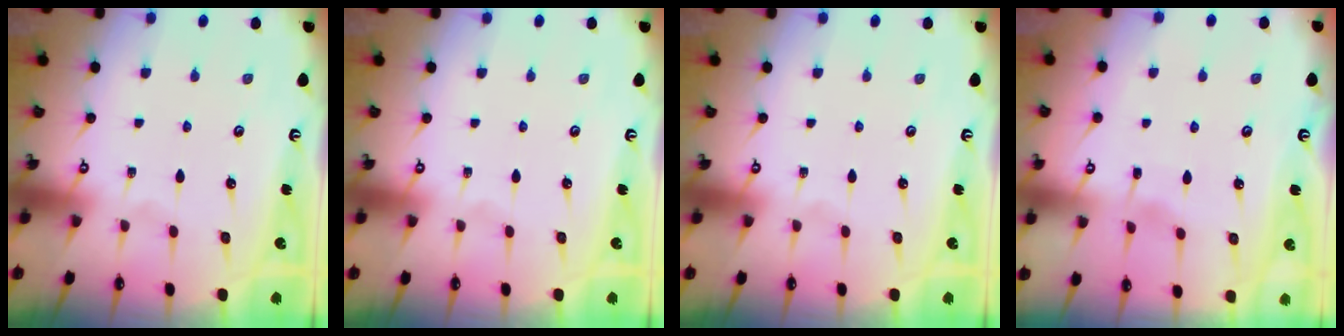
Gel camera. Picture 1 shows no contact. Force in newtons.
{"total": 0.0}
{"total": 0.0}
{"total": 2.8, "press": 2.8, "slide": 0.4}